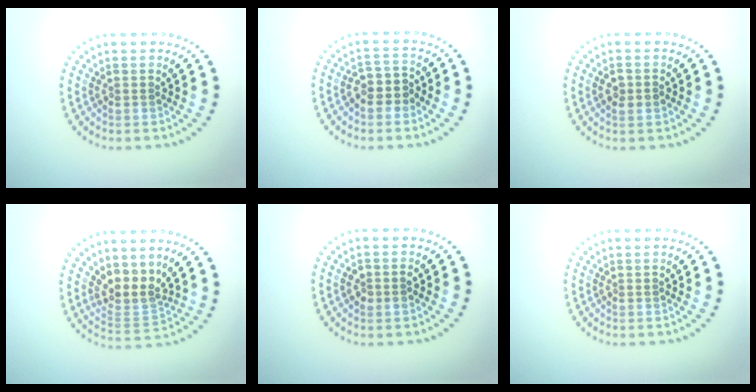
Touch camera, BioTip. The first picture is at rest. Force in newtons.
{"total": 2.3, "press": 2.2, "slide": 0.8}
{"total": 1.5, "press": 1.4, "slide": 0.3}
{"total": 3.4, "press": 2.6, "slide": 2.3}
{"total": 1.4, "press": 1.4, "slide": 0.2}
{"total": 0.0}